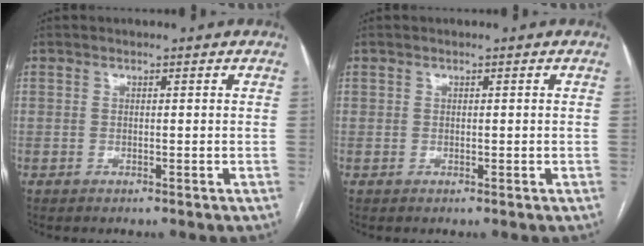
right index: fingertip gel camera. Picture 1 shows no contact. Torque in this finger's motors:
{"motor_torque": [-0.23, 0.14, -0.05, 0.01]}